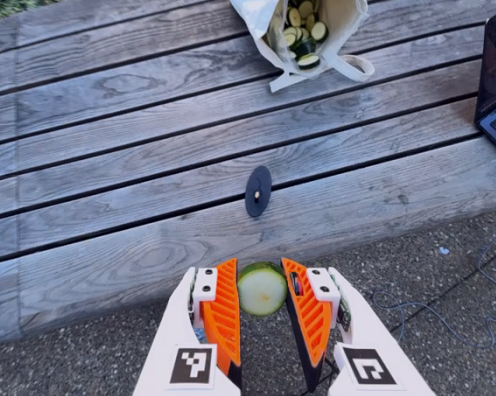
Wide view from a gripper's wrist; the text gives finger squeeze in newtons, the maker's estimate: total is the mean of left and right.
{"total": 10.4, "left": 10.5, "right": 10.3}